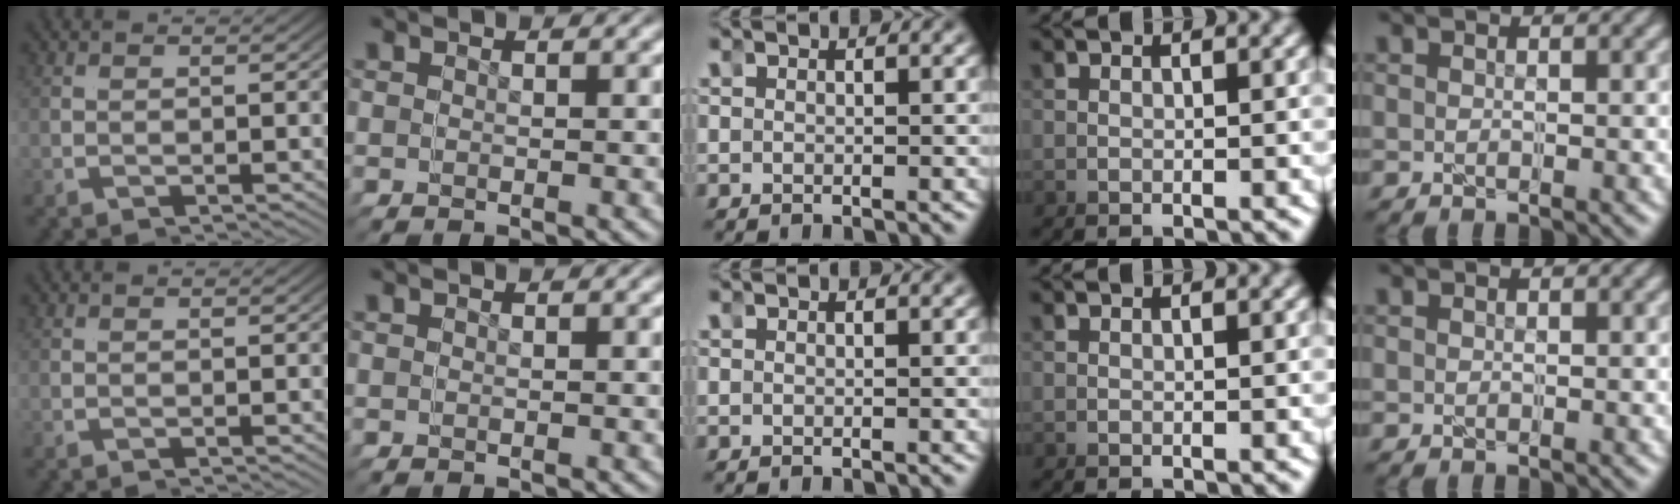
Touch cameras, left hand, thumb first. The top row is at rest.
{}